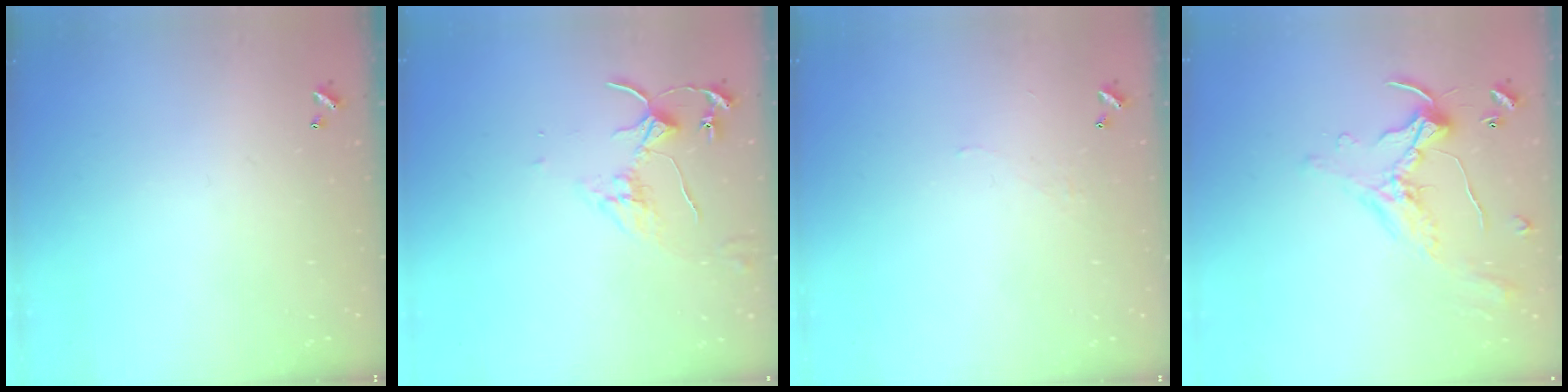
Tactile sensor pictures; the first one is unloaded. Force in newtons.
{"total": 3.6, "press": 3.6, "slide": 0.6}
{"total": 2.2, "press": 2.2, "slide": 0.5}
{"total": 1.1, "press": 1.0, "slide": 0.4}